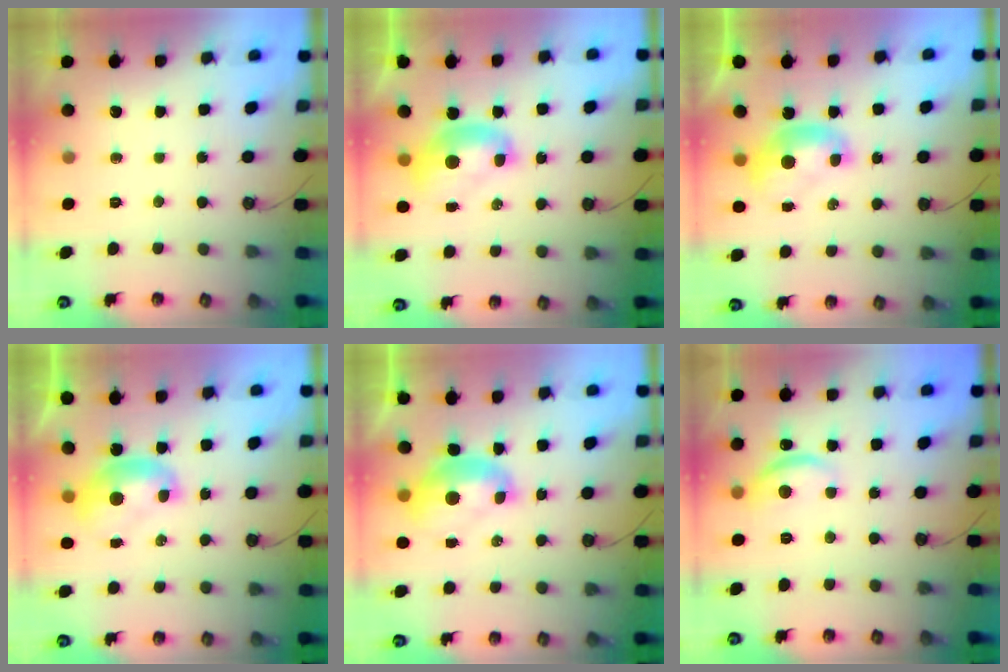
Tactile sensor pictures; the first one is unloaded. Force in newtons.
{"total": 1.9, "press": 1.9, "slide": 0.1}
{"total": 1.2, "press": 1.2, "slide": 0.0}
{"total": 1.5, "press": 1.5, "slide": 0.2}
{"total": 2.6, "press": 2.5, "slide": 0.6}
{"total": 6.3, "press": 6.3, "slide": 0.6}